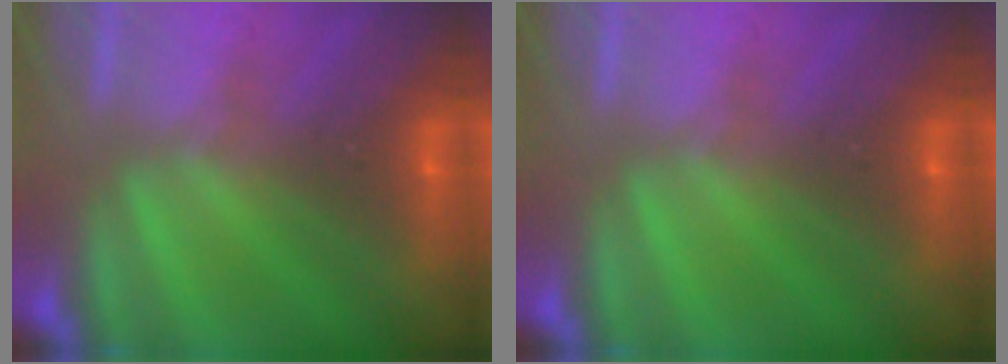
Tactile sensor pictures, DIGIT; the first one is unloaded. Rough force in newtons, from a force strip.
{"total": 0.0}